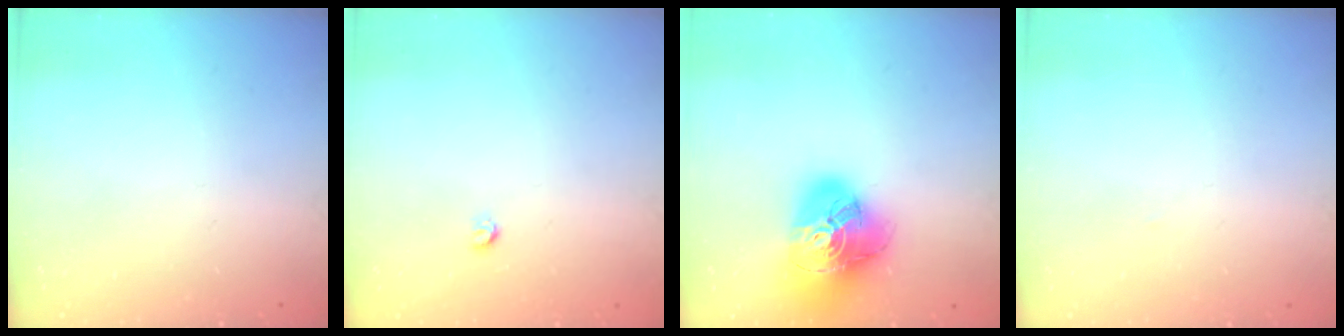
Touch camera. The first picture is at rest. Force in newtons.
{"total": 3.2, "press": 3.2, "slide": 0.3}
{"total": 20.6, "press": 20.5, "slide": 2.1}
{"total": 1.1, "press": 1.1, "slide": 0.1}